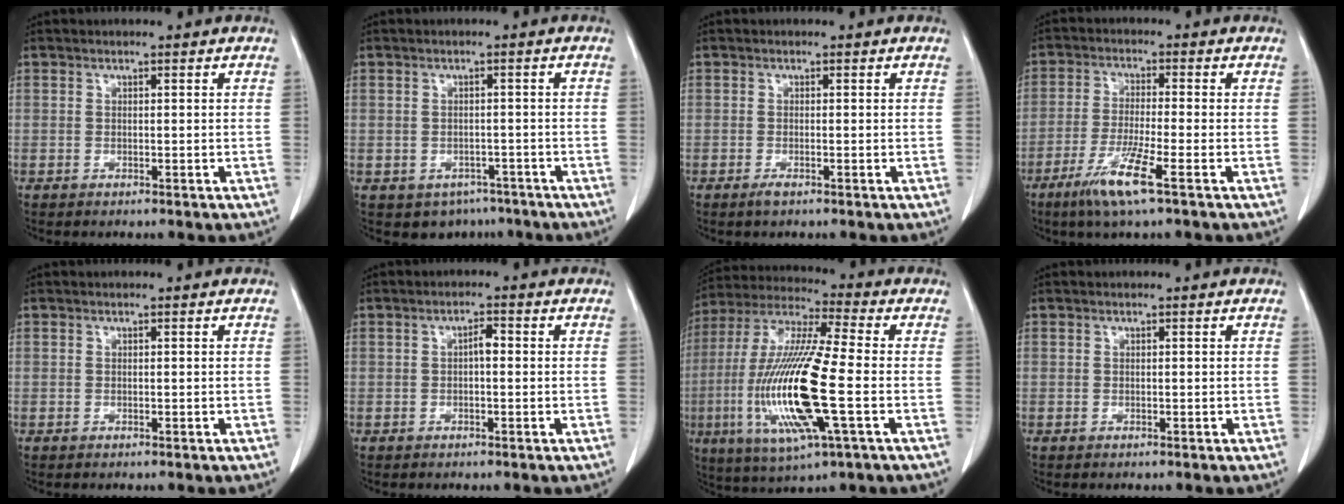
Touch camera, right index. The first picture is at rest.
{"total": 4.6, "force": [-3.1, 3.3, 0.7], "torque": [0.001, 0.010, -0.036]}
{"total": 1.1, "force": [-0.7, 0.1, 0.8], "torque": [-0.016, -0.003, -0.011]}
{"total": 7.8, "force": [-4.3, -0.3, 6.5], "torque": [-0.131, -0.020, -0.081]}
{"total": 0.0}
{"total": 1.8, "force": [0.0, 0.7, 1.7], "torque": [-0.027, 0.005, -0.002]}
{"total": 19.3, "force": [-3.9, 1.8, 18.8], "torque": [-0.401, -0.016, -0.073]}
{"total": 0.0}